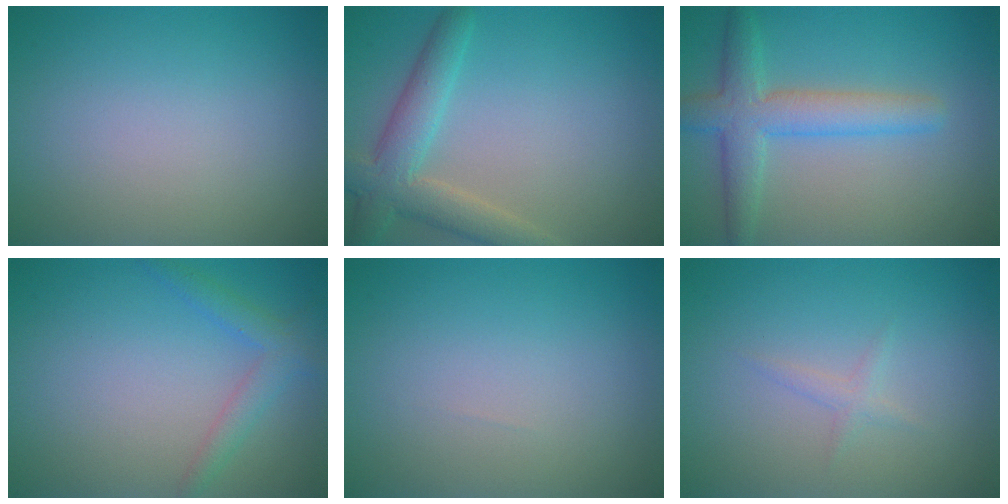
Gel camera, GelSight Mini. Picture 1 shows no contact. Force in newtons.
{"total": 4.7, "press": 4.7, "slide": 0.4}
{"total": 4.7, "press": 4.7, "slide": 0.3}
{"total": 2.3, "press": 2.3, "slide": 0.2}
{"total": 0.0}
{"total": 0.5, "press": 0.5, "slide": 0.0}